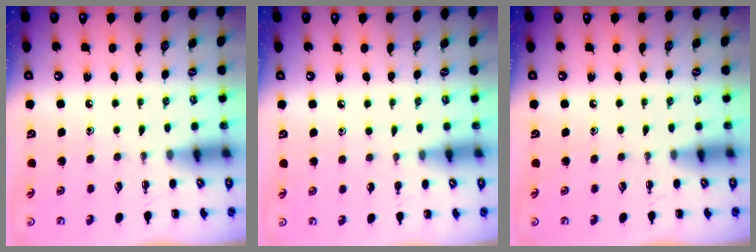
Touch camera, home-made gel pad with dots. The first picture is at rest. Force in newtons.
{"total": 2.9, "press": 2.6, "slide": 1.2}
{"total": 0.0}